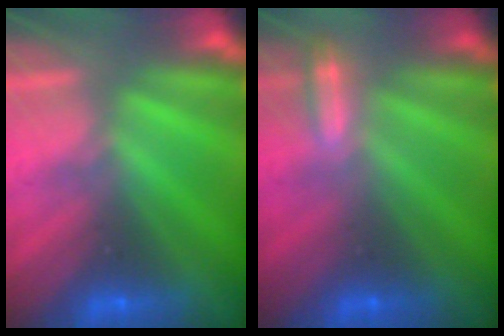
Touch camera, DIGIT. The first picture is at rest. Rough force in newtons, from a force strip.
{"total": 1.9}